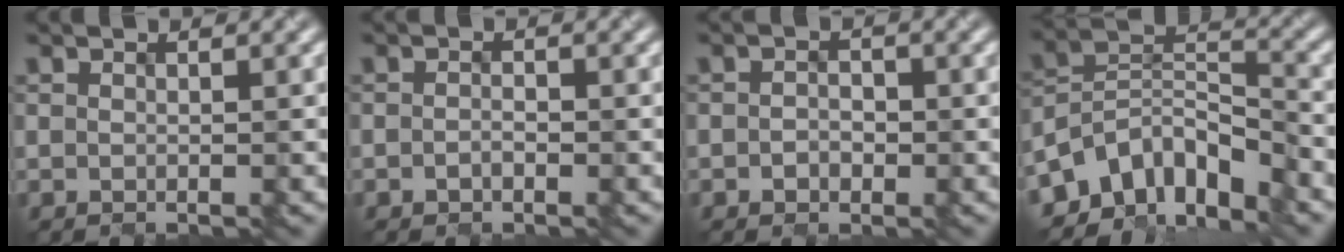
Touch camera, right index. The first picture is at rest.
{"total": 1.2, "force": [-0.6, 0.7, 0.8], "torque": [-0.015, 0.001, -0.012]}
{"total": 2.0, "force": [-0.3, 1.6, 1.2], "torque": [-0.018, 0.004, -0.008]}
{"total": 7.7, "force": [-6.0, 3.6, 3.2], "torque": [-0.033, 0.000, -0.125]}